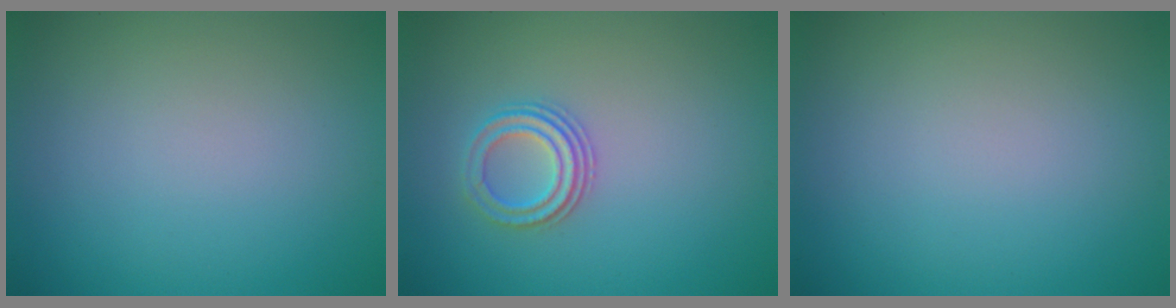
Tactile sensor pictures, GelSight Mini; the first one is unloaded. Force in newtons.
{"total": 2.6, "press": 2.3, "slide": 1.2}
{"total": 0.0}